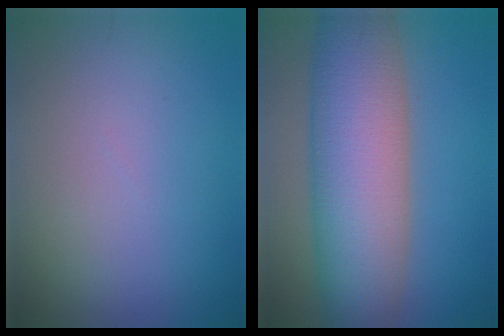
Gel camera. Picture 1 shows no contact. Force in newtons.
{"total": 11.3, "press": 11.2, "slide": 0.4}